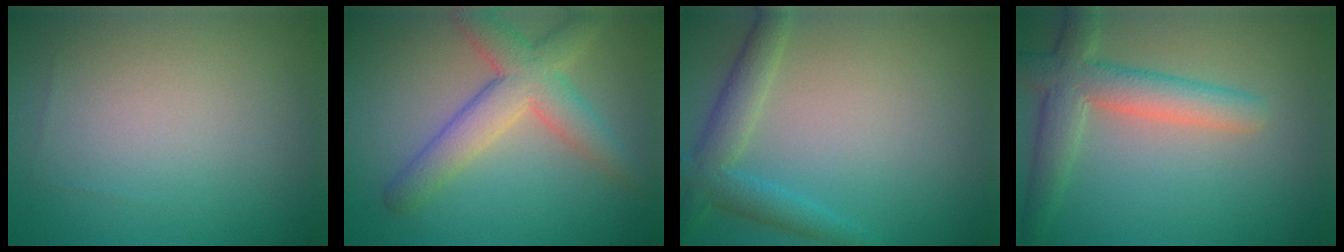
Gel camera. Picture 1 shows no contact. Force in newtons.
{"total": 5.6, "press": 5.6, "slide": 0.2}
{"total": 3.8, "press": 3.8, "slide": 0.2}
{"total": 5.1, "press": 5.0, "slide": 0.5}